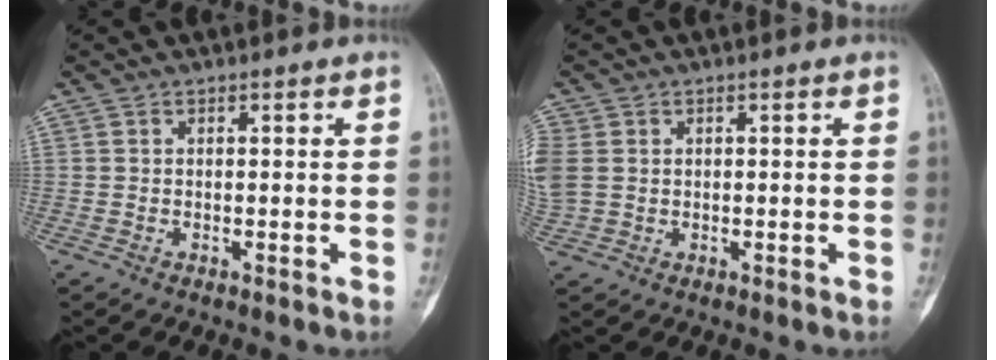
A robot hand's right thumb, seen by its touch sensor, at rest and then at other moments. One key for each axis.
{"total": 6.4, "fx": 0.8, "fy": 5.2, "fz": 3.7, "tx": -0.115, "ty": 0.010, "tz": 0.022}